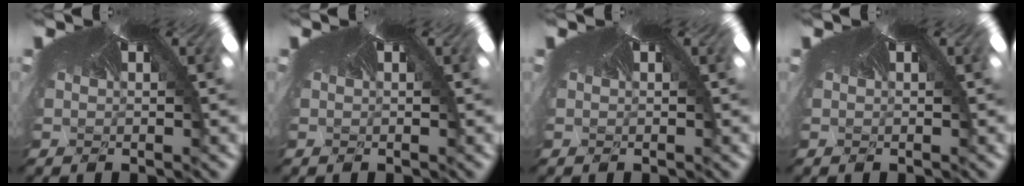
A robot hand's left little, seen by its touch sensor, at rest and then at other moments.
{"total": 0.0}
{"total": 0.0}
{"total": 0.0}